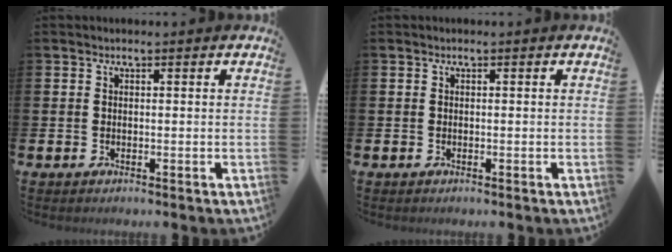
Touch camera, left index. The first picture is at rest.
{"total": 0.0}